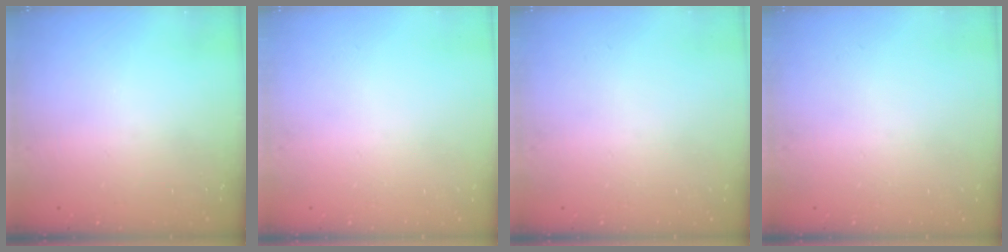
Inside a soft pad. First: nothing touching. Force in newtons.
{"total": 0.0}
{"total": 0.0}
{"total": 0.0}